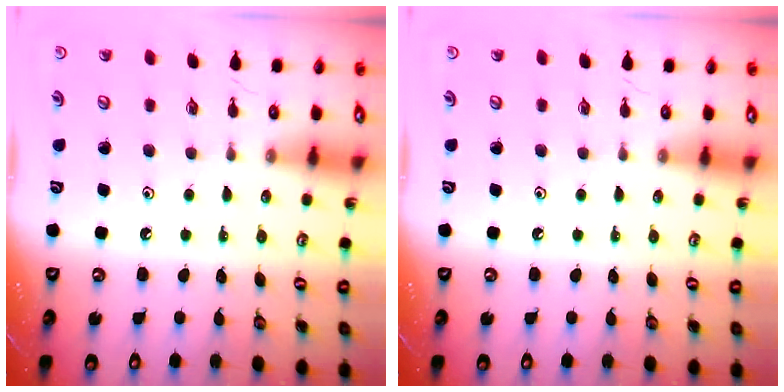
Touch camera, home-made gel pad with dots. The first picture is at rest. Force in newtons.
{"total": 0.0}